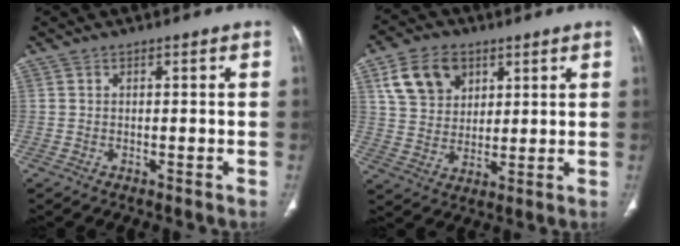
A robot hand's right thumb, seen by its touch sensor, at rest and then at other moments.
{"total": 11.0, "force": [5.0, 8.0, 5.6], "torque": [-0.074, -0.011, 0.097]}